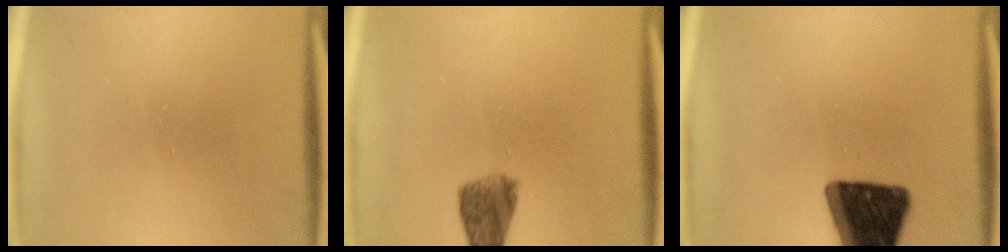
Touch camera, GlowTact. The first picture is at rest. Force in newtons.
{"total": 5.6}
{"total": 17.2}